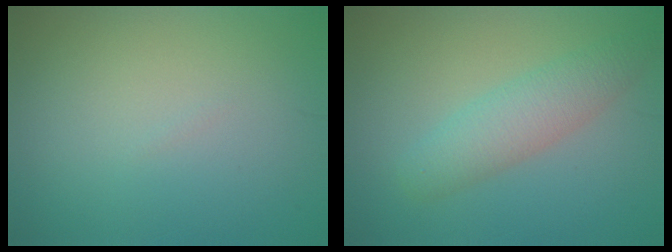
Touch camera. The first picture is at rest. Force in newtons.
{"total": 3.7, "press": 3.7, "slide": 0.1}